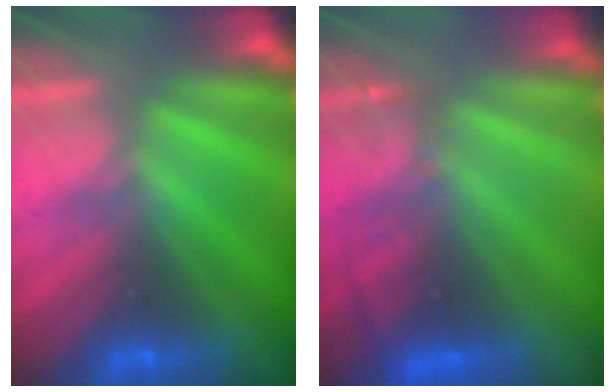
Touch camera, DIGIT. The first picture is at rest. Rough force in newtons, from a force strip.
{"total": 2.9}